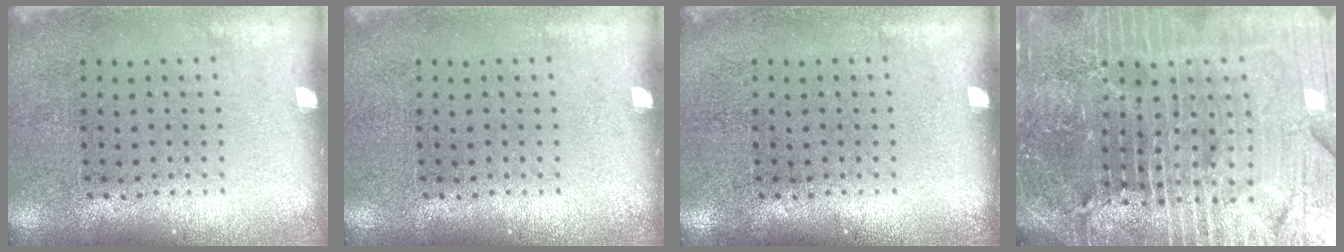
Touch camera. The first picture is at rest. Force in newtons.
{"total": 0.0}
{"total": 0.0}
{"total": 6.6, "press": 5.8, "slide": 3.2}